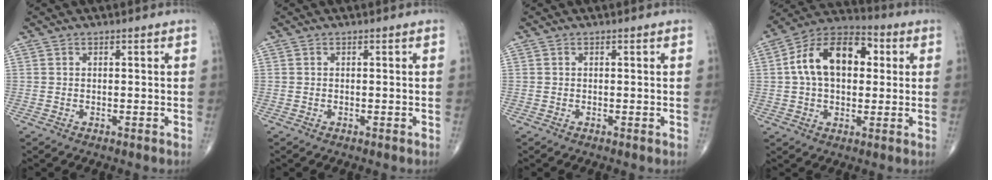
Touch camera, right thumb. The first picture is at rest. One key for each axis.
{"total": 0.0}
{"total": 0.0}
{"total": 16.4, "fx": 2.9, "fy": 10.3, "fz": 12.4, "tx": -0.189, "ty": 0.025, "tz": 0.038}